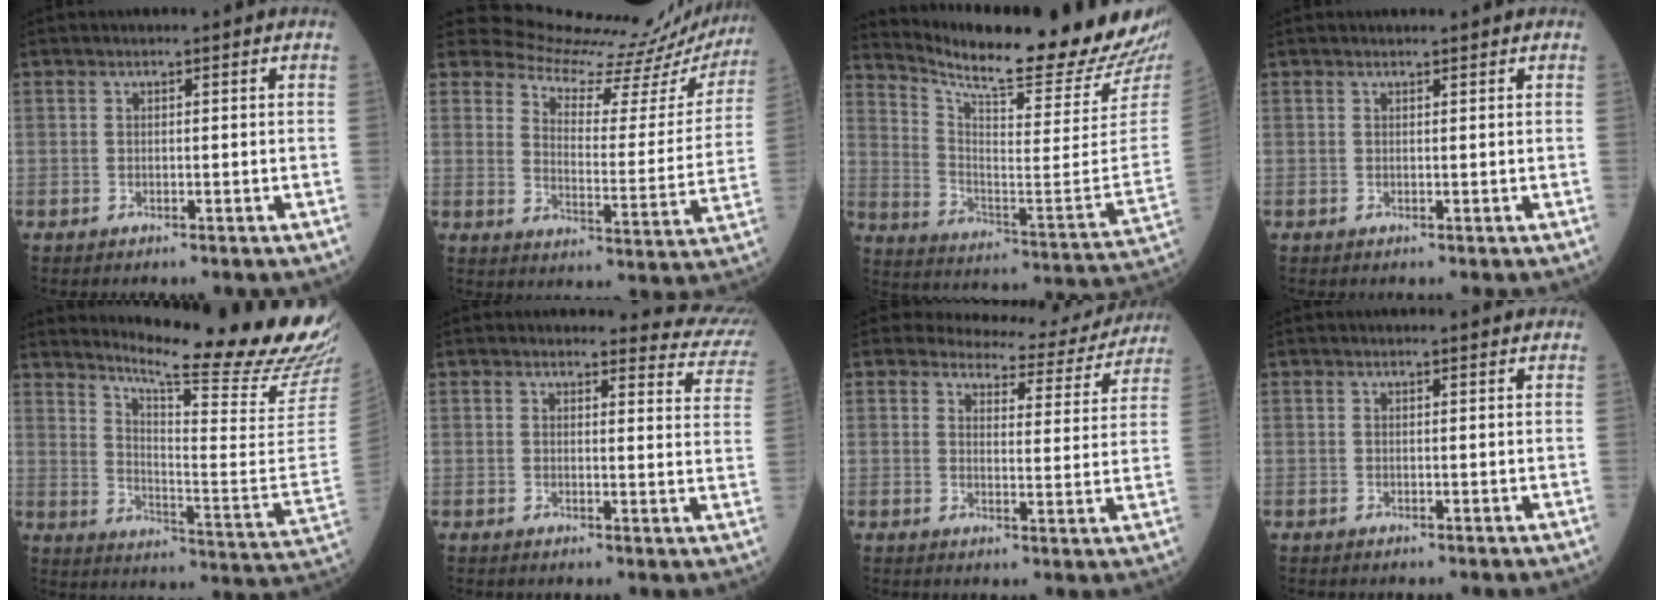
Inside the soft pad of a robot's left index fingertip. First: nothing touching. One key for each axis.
{"total": 19.6, "fx": 19.4, "fy": 2.6, "fz": 2.0, "tx": -0.023, "ty": -0.105, "tz": 0.225}
{"total": 23.5, "fx": 22.0, "fy": 0.8, "fz": 8.1, "tx": -0.147, "ty": -0.112, "tz": 0.302}
{"total": 0.8, "fx": 0.7, "fy": 0.1, "fz": 0.3, "tx": -0.006, "ty": 0.004, "tz": 0.012}
{"total": 22.7, "fx": 20.5, "fy": -1.6, "fz": 9.6, "tx": -0.164, "ty": -0.132, "tz": 0.265}
{"total": 9.0, "fx": 8.9, "fy": 1.4, "fz": -0.4, "tx": 0.035, "ty": -0.068, "tz": 0.060}
{"total": 11.1, "fx": 10.6, "fy": 3.2, "fz": 1.0, "tx": 0.003, "ty": -0.023, "tz": 0.110}
{"total": 1.2, "fx": 1.1, "fy": 0.2, "fz": 0.3, "tx": -0.009, "ty": 0.002, "tz": 0.009}